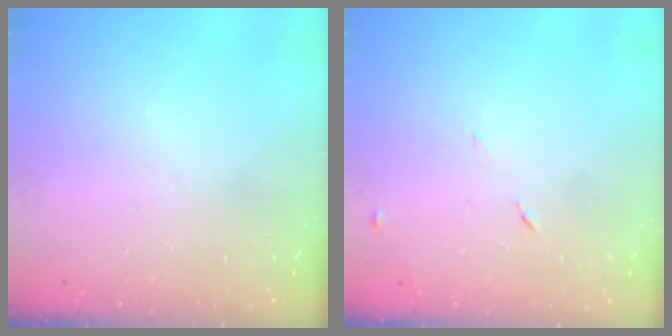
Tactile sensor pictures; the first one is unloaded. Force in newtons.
{"total": 6.7, "press": 6.7, "slide": 0.8}